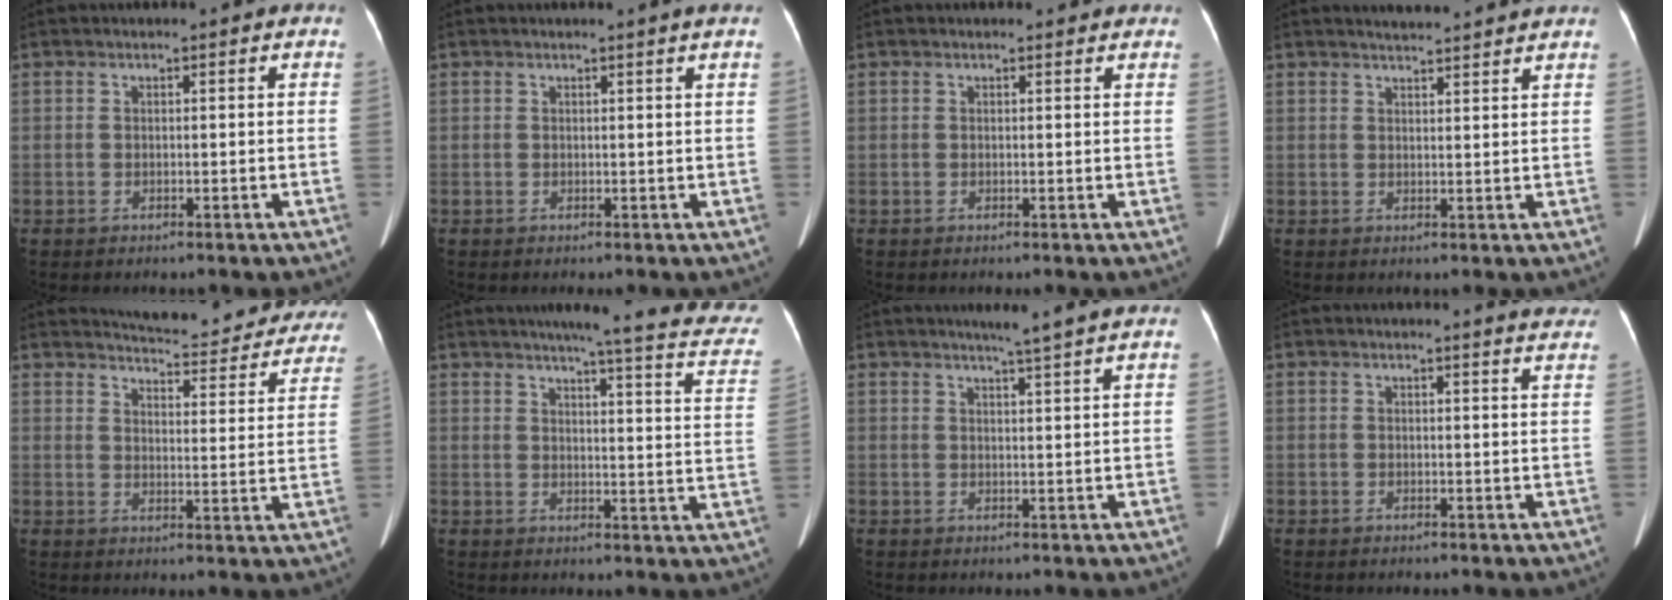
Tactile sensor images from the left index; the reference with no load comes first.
{"total": 1.3, "force": [0.9, -0.5, 0.7], "torque": [-0.018, -0.004, 0.018]}
{"total": 2.6, "force": [2.4, 0.8, 0.6], "torque": [-0.006, 0.009, 0.019]}
{"total": 6.9, "force": [6.6, -0.1, 2.0], "torque": [-0.033, 0.018, 0.076]}
{"total": 20.0, "force": [18.7, 4.0, 5.9], "torque": [-0.063, -0.046, 0.213]}
{"total": 19.4, "force": [16.6, 1.4, 10.0], "torque": [-0.121, -0.038, 0.176]}
{"total": 5.1, "force": [4.3, -1.1, 2.6], "torque": [-0.038, 0.000, 0.055]}
{"total": 6.0, "force": [5.8, 0.1, 1.8], "torque": [-0.015, -0.016, 0.038]}